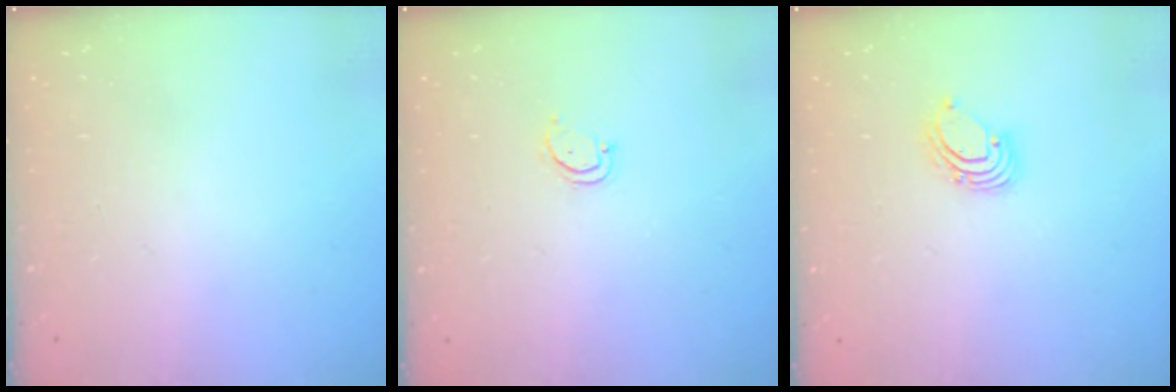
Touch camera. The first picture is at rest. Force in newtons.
{"total": 2.6, "press": 2.6, "slide": 0.2}
{"total": 3.1, "press": 3.1, "slide": 0.2}